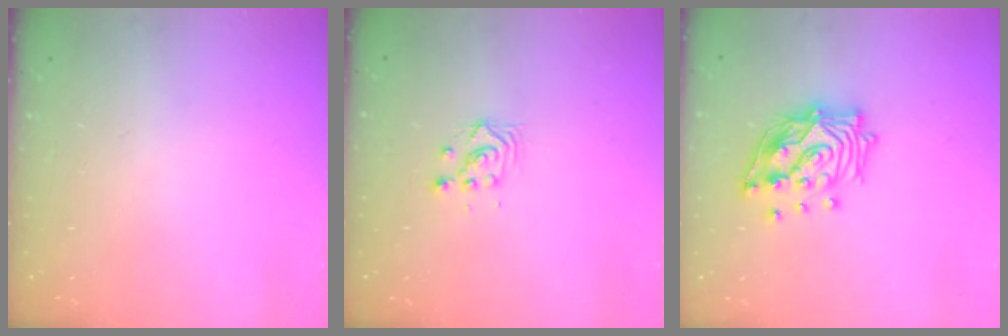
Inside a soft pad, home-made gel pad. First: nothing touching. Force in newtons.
{"total": 3.0, "press": 3.0, "slide": 0.1}
{"total": 17.3, "press": 17.1, "slide": 2.3}